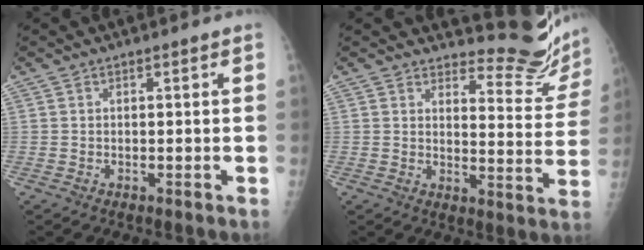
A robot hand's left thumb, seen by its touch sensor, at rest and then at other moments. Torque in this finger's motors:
{"motor_torque": [-0.07, -0.08, -0.24, -0.26, 0.01]}